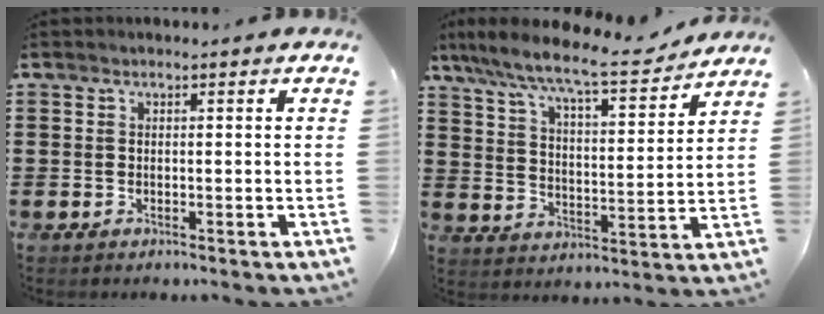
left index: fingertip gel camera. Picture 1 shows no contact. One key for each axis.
{"total": 9.3, "fx": 8.2, "fy": 0.4, "fz": 4.4, "tx": -0.118, "ty": -0.046, "tz": 0.135}